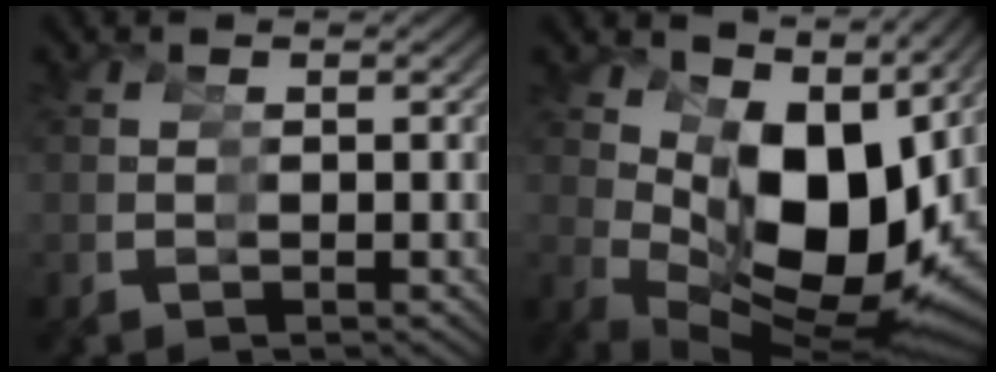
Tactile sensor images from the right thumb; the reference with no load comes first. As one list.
[{"total": 16.0, "force": [0.0, 9.5, 12.9], "torque": [-0.234, -0.044, 0.034]}]